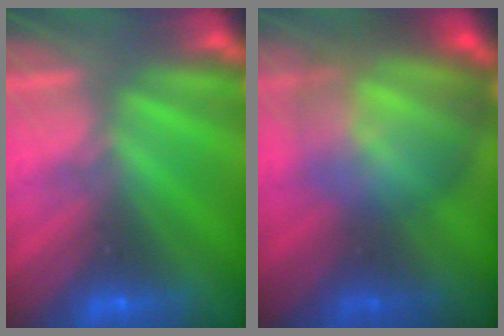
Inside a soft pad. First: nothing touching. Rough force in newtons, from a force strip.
{"total": 7.4}